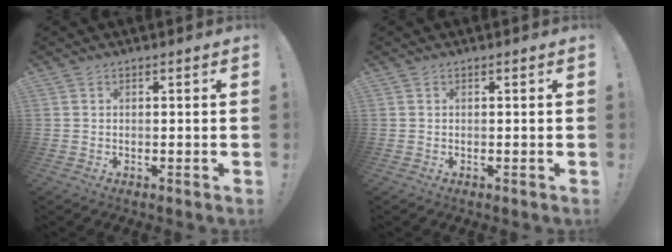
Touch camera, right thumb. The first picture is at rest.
{"total": 0.0}